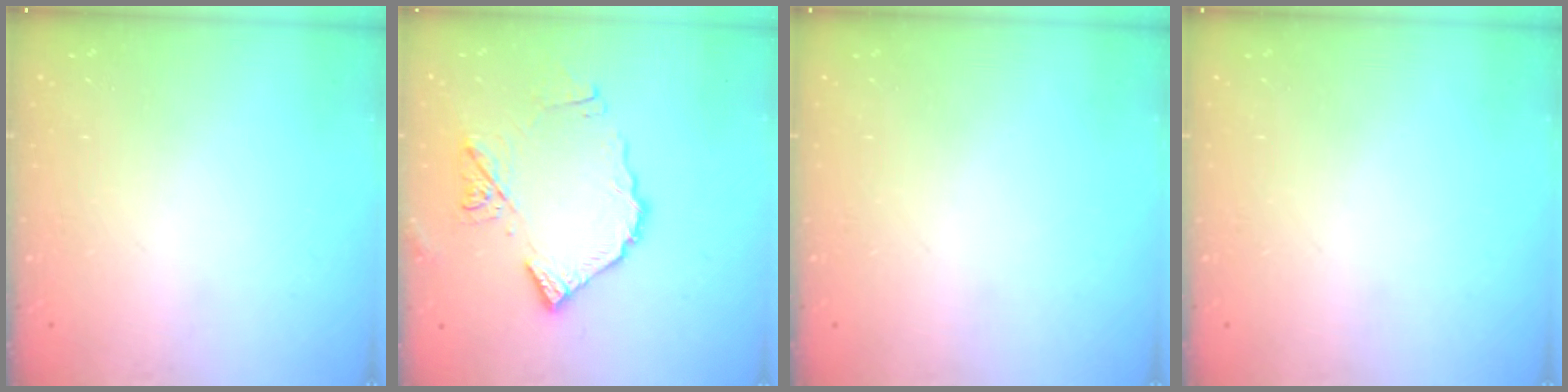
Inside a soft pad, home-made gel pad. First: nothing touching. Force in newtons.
{"total": 14.4, "press": 14.3, "slide": 1.7}
{"total": 0.0}
{"total": 0.0}